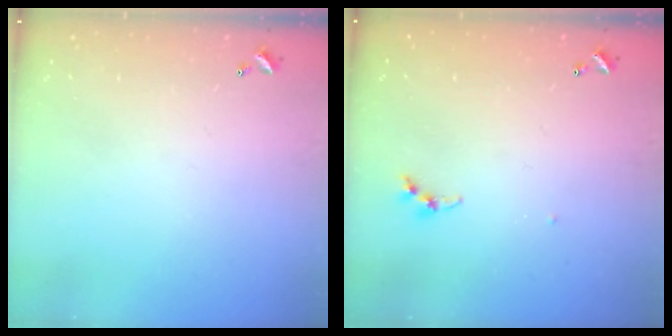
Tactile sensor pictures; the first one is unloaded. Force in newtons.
{"total": 3.5, "press": 3.4, "slide": 0.4}